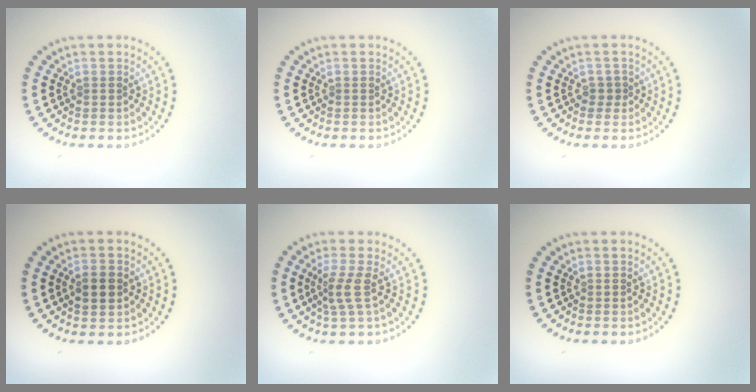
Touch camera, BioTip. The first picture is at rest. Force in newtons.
{"total": 0.0}
{"total": 0.6, "press": 0.2, "slide": 0.6}
{"total": 2.5, "press": 2.5, "slide": 0.2}
{"total": 2.2, "press": 1.6, "slide": 1.5}
{"total": 0.0}